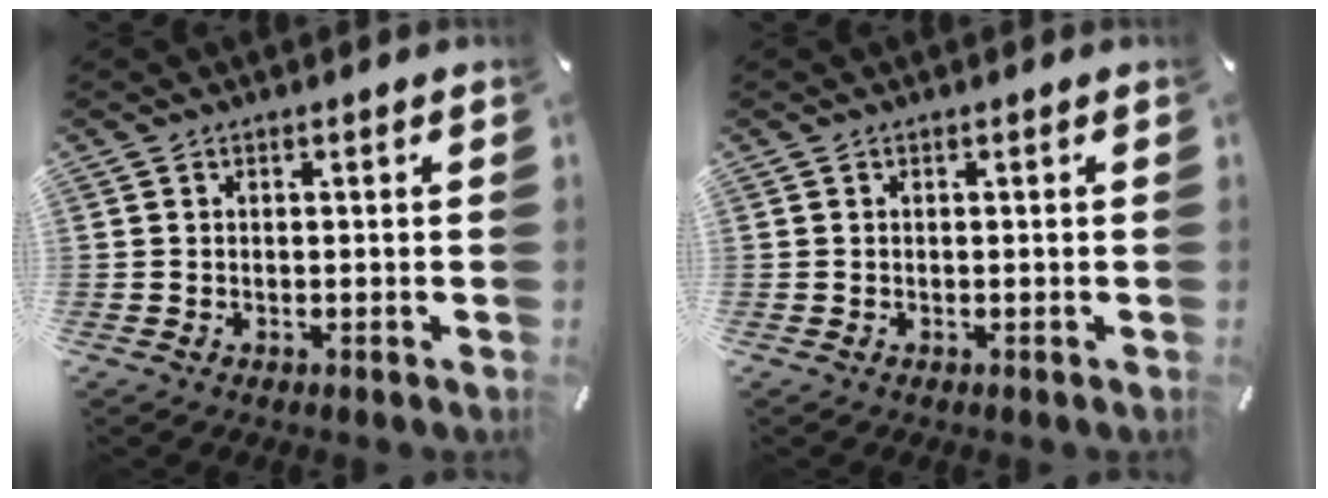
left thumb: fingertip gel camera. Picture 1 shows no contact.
{"total": 0.0}